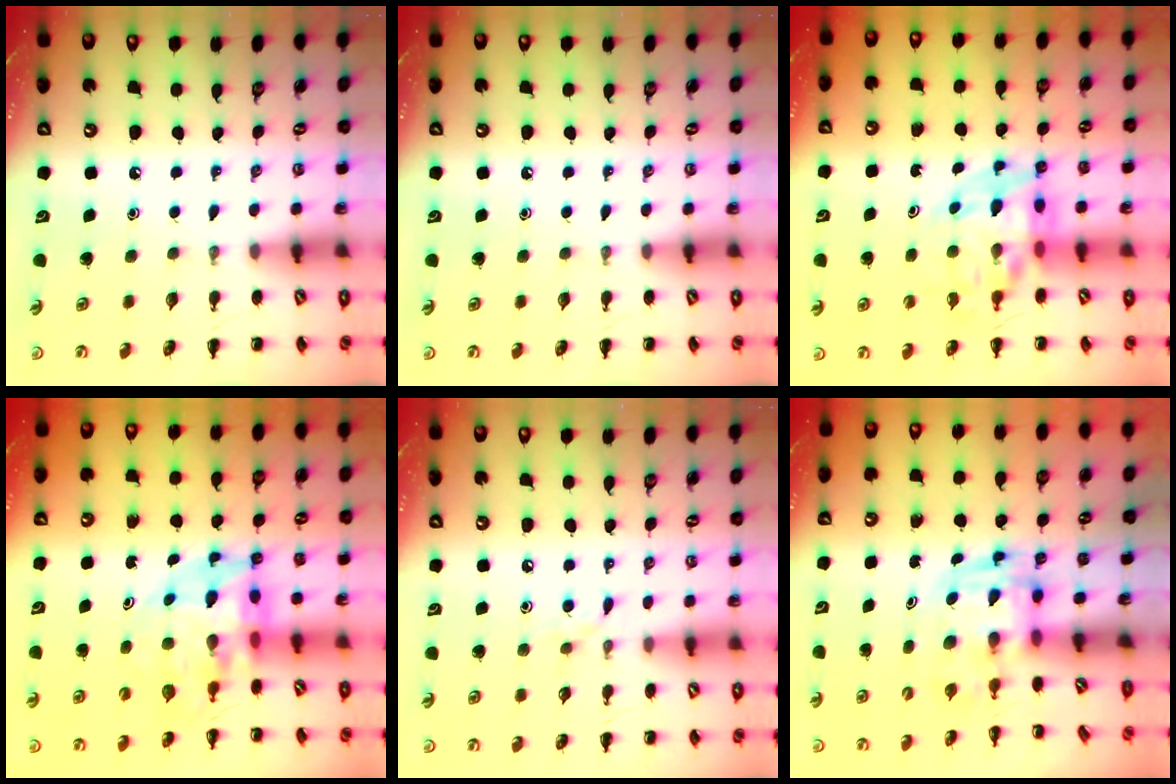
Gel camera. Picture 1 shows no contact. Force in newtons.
{"total": 0.0}
{"total": 11.2, "press": 10.8, "slide": 3.1}
{"total": 9.5, "press": 8.9, "slide": 3.4}
{"total": 5.9, "press": 5.5, "slide": 2.0}
{"total": 2.8, "press": 2.7, "slide": 0.5}